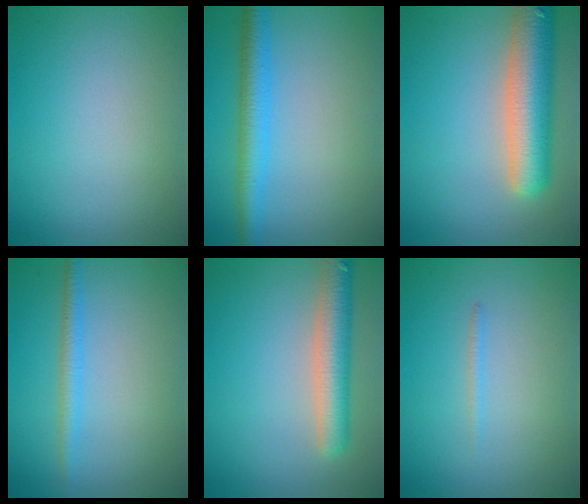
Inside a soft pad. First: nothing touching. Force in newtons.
{"total": 4.0, "press": 4.0, "slide": 0.2}
{"total": 8.5, "press": 8.5, "slide": 0.4}
{"total": 1.9, "press": 1.9, "slide": 0.0}
{"total": 5.2, "press": 5.2, "slide": 0.4}
{"total": 0.6, "press": 0.6, "slide": 0.0}